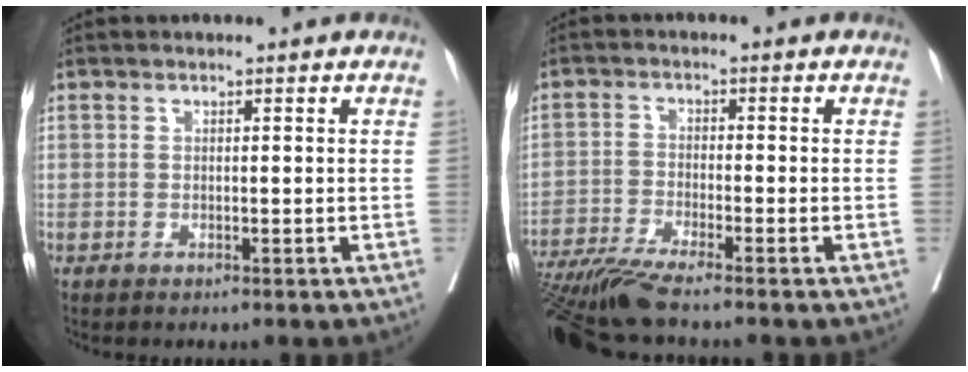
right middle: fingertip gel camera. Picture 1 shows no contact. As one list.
[{"total": 8.1, "force": [-6.8, -1.0, 4.3], "torque": [-0.066, -0.026, -0.120]}]